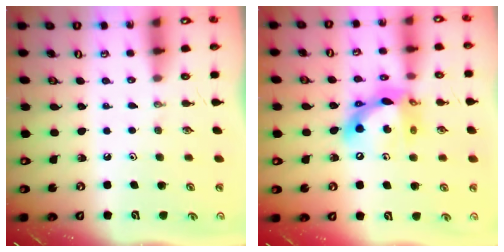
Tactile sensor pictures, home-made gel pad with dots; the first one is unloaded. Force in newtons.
{"total": 13.0, "press": 12.9, "slide": 1.4}